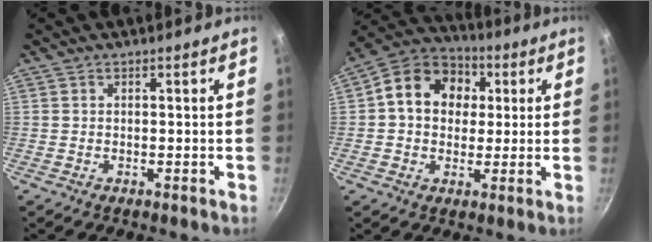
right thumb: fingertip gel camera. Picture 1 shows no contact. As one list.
[{"total": 13.8, "force": [2.8, 11.1, 7.8], "torque": [-0.101, 0.020, 0.026]}]